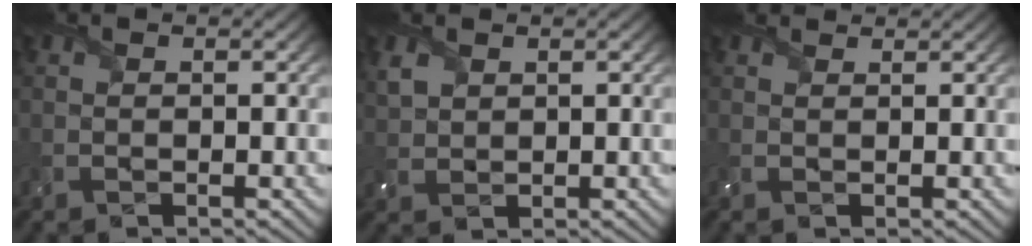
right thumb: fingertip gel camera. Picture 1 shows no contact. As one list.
[{"total": 2.6, "force": [1.5, 1.8, 1.2], "torque": [-0.035, -0.002, 0.034]}, {"total": 1.5, "force": [1.4, 0.5, 0.4], "torque": [-0.020, 0.004, 0.026]}]